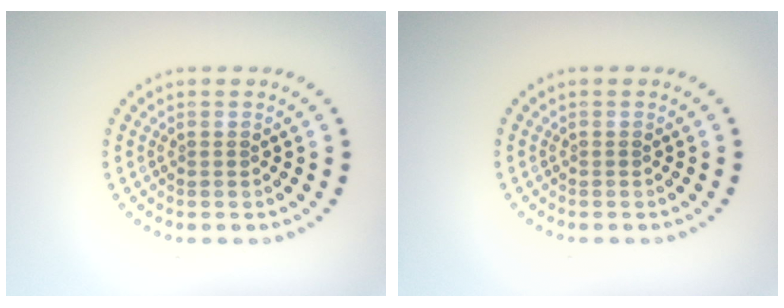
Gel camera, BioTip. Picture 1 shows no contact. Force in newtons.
{"total": 0.0}